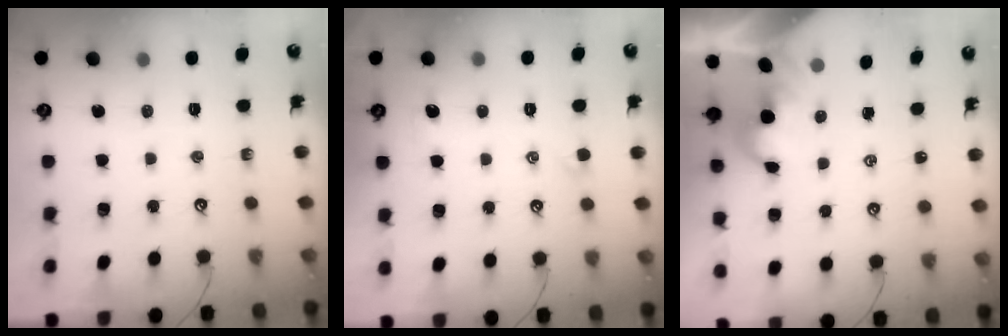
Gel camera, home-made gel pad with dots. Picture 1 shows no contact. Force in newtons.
{"total": 0.6, "press": 0.1, "slide": 0.6}
{"total": 2.2, "press": 2.2, "slide": 0.4}